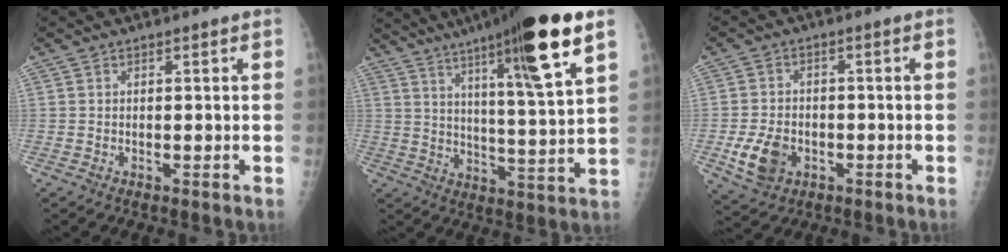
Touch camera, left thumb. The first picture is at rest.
{"total": 19.9, "force": [11.3, 1.6, 16.3], "torque": [-0.240, -0.047, 0.173]}
{"total": 7.6, "force": [-2.4, 5.7, 4.5], "torque": [-0.077, 0.005, -0.038]}